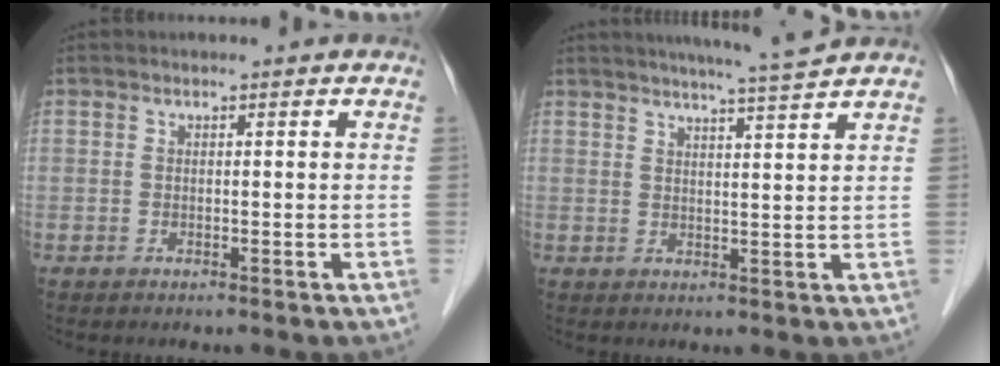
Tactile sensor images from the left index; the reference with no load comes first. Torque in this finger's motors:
{"motor_torque": [0.46, -0.72, 0.17, 0.04]}